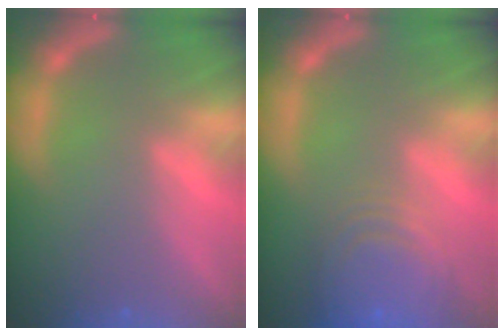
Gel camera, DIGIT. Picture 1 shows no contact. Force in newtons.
{"total": 9.1}